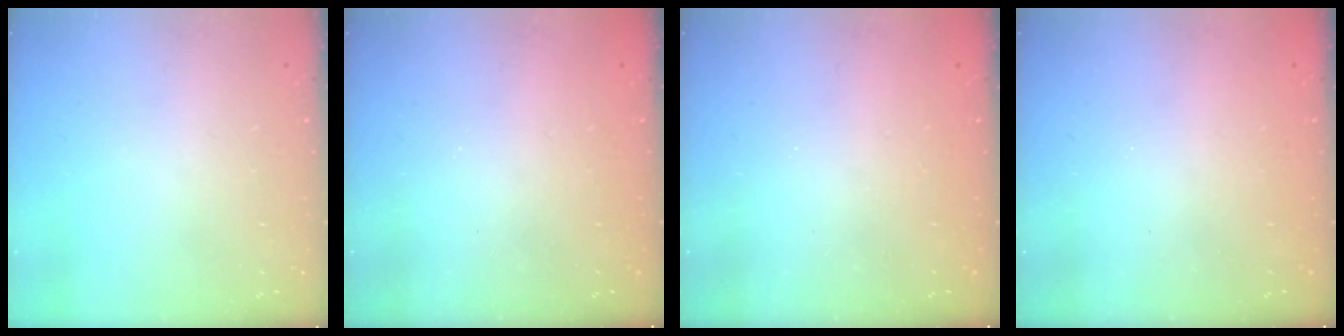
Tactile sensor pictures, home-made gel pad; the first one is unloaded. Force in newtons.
{"total": 2.3, "press": 2.1, "slide": 1.0}
{"total": 2.4, "press": 2.3, "slide": 0.7}
{"total": 2.4, "press": 2.2, "slide": 0.8}